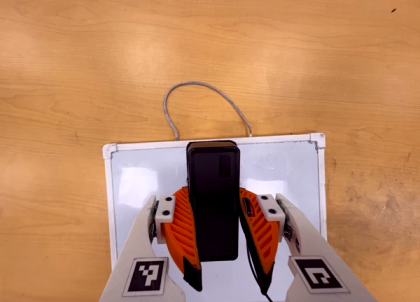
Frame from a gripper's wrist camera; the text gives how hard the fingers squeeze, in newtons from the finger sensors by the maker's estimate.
{"total": 7.8, "left": 7.2, "right": 8.5}